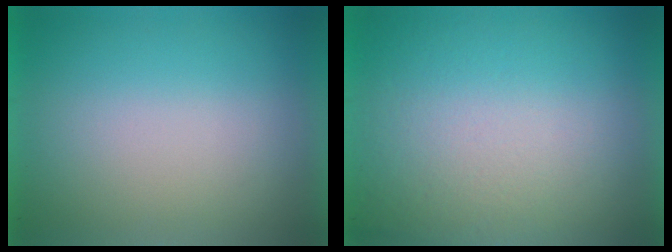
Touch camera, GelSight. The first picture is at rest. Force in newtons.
{"total": 4.5}